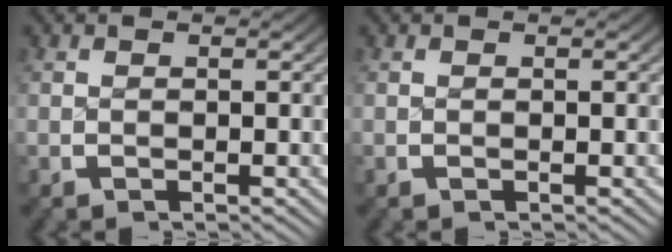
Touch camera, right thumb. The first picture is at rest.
{"total": 0.0}